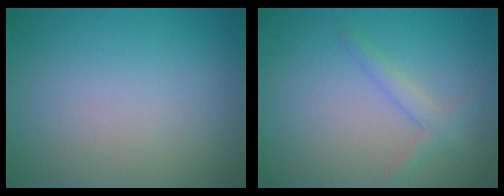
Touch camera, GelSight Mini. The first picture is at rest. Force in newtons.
{"total": 1.7, "press": 1.7, "slide": 0.1}